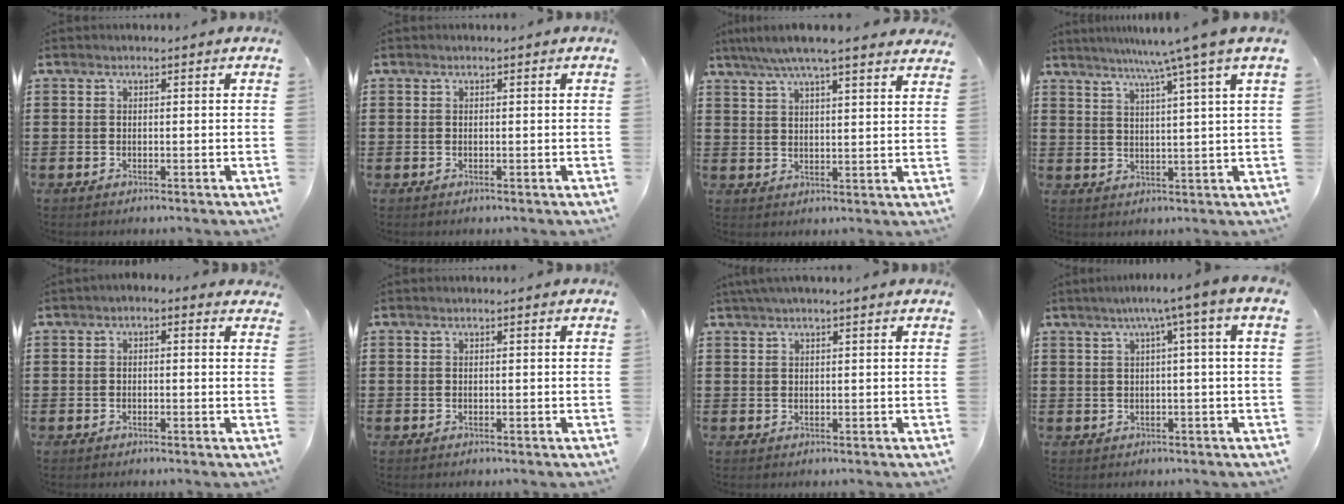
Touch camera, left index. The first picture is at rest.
{"total": 0.0}
{"total": 6.2, "force": [5.3, 0.0, 3.3], "torque": [-0.079, -0.015, 0.092]}
{"total": 7.1, "force": [5.0, -1.7, 4.7], "torque": [-0.104, -0.018, 0.079]}
{"total": 1.0, "force": [-0.5, 0.5, 0.7], "torque": [-0.014, 0.004, -0.013]}
{"total": 0.0}
{"total": 1.5, "force": [1.1, -0.1, 1.0], "torque": [-0.020, 0.001, 0.021]}
{"total": 4.3, "force": [1.0, -1.0, 4.1], "torque": [-0.079, -0.004, 0.010]}